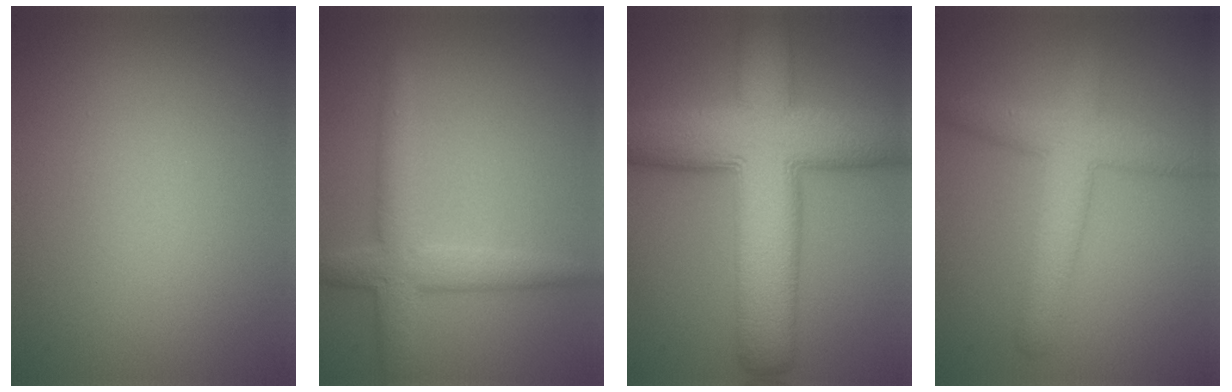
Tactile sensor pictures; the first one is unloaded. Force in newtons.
{"total": 3.6, "press": 3.6, "slide": 0.1}
{"total": 12.6, "press": 12.6, "slide": 0.5}
{"total": 4.6, "press": 4.6, "slide": 0.1}